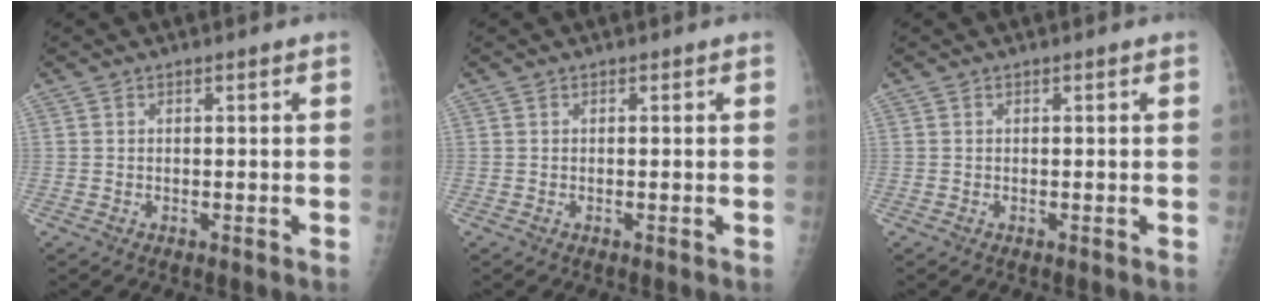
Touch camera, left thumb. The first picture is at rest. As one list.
[{"total": 0.0}, {"total": 0.0}]